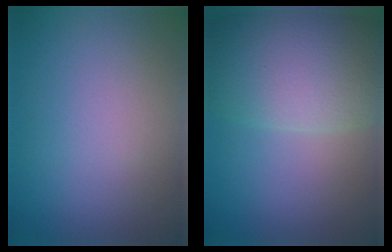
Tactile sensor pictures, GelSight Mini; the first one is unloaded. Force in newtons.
{"total": 8.0, "press": 8.0, "slide": 0.7}